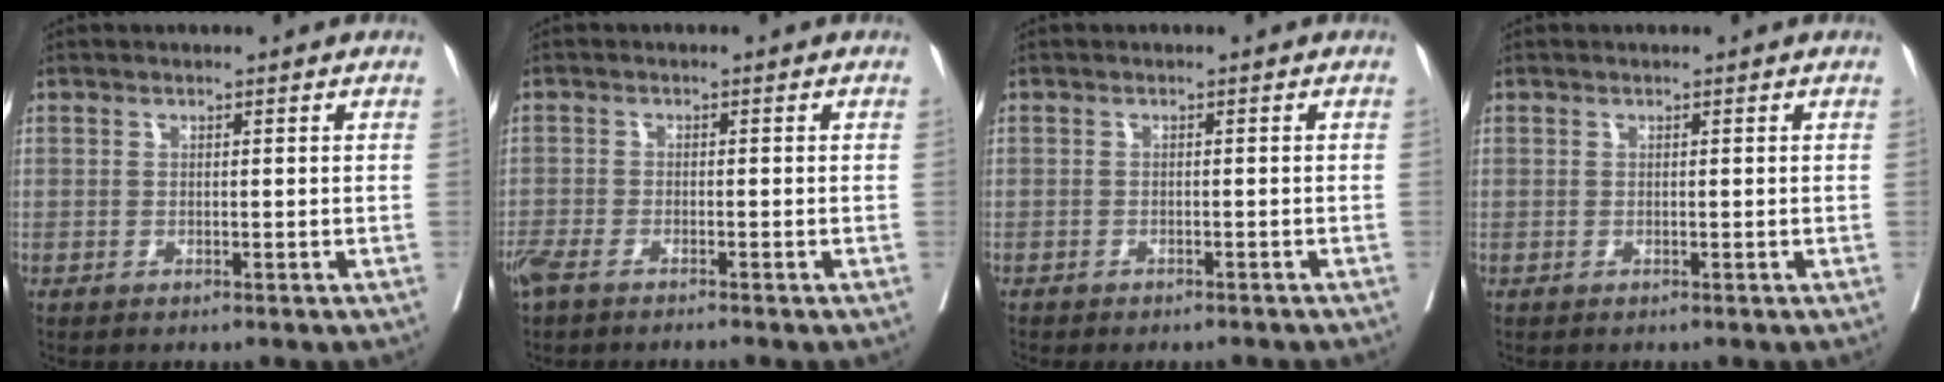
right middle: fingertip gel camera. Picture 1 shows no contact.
{"total": 4.4, "force": [-3.5, 0.7, 2.5], "torque": [-0.047, -0.009, -0.063]}
{"total": 4.1, "force": [-3.7, 0.9, 1.4], "torque": [-0.016, -0.003, -0.049]}
{"total": 0.0}